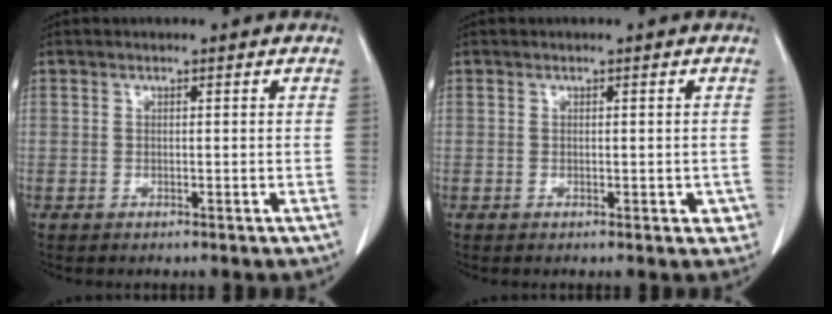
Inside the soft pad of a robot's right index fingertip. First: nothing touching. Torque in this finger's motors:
{"motor_torque": [0.03, 0.08, 0.03, 0.01]}